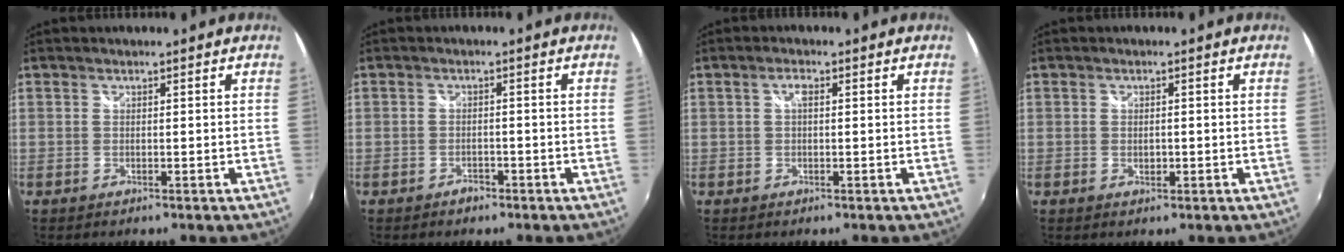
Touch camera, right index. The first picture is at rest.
{"total": 1.9, "force": [-1.4, 1.2, 0.5], "torque": [-0.012, -0.001, -0.022]}
{"total": 1.6, "force": [0.4, 0.5, 1.4], "torque": [-0.027, 0.006, 0.003]}
{"total": 1.4, "force": [-0.3, 0.9, 1.0], "torque": [-0.016, 0.000, -0.004]}